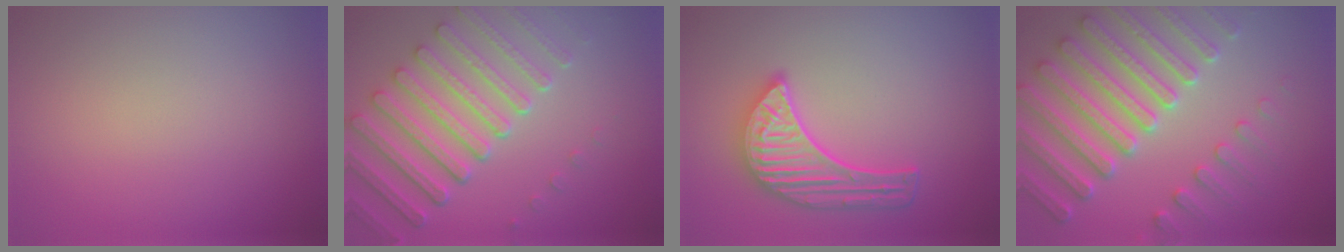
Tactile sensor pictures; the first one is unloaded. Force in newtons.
{"total": 6.4, "press": 5.4, "slide": 3.3}
{"total": 5.3, "press": 4.4, "slide": 2.8}
{"total": 7.7, "press": 7.4, "slide": 1.9}